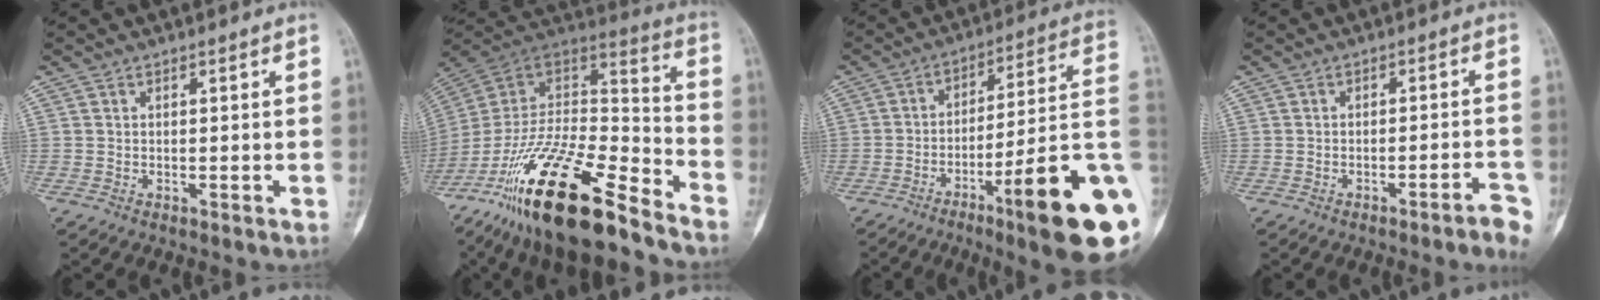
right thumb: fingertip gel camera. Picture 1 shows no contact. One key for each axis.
{"total": 28.9, "fx": -19.3, "fy": 8.9, "fz": 19.6, "tx": -0.354, "ty": 0.056, "tz": -0.335}
{"total": 21.5, "fx": -7.7, "fy": 2.6, "fz": 19.8, "tx": -0.229, "ty": 0.039, "tz": -0.112}
{"total": 4.4, "fx": -2.8, "fy": 0.5, "fz": 3.4, "tx": -0.046, "ty": 0.023, "tz": -0.035}